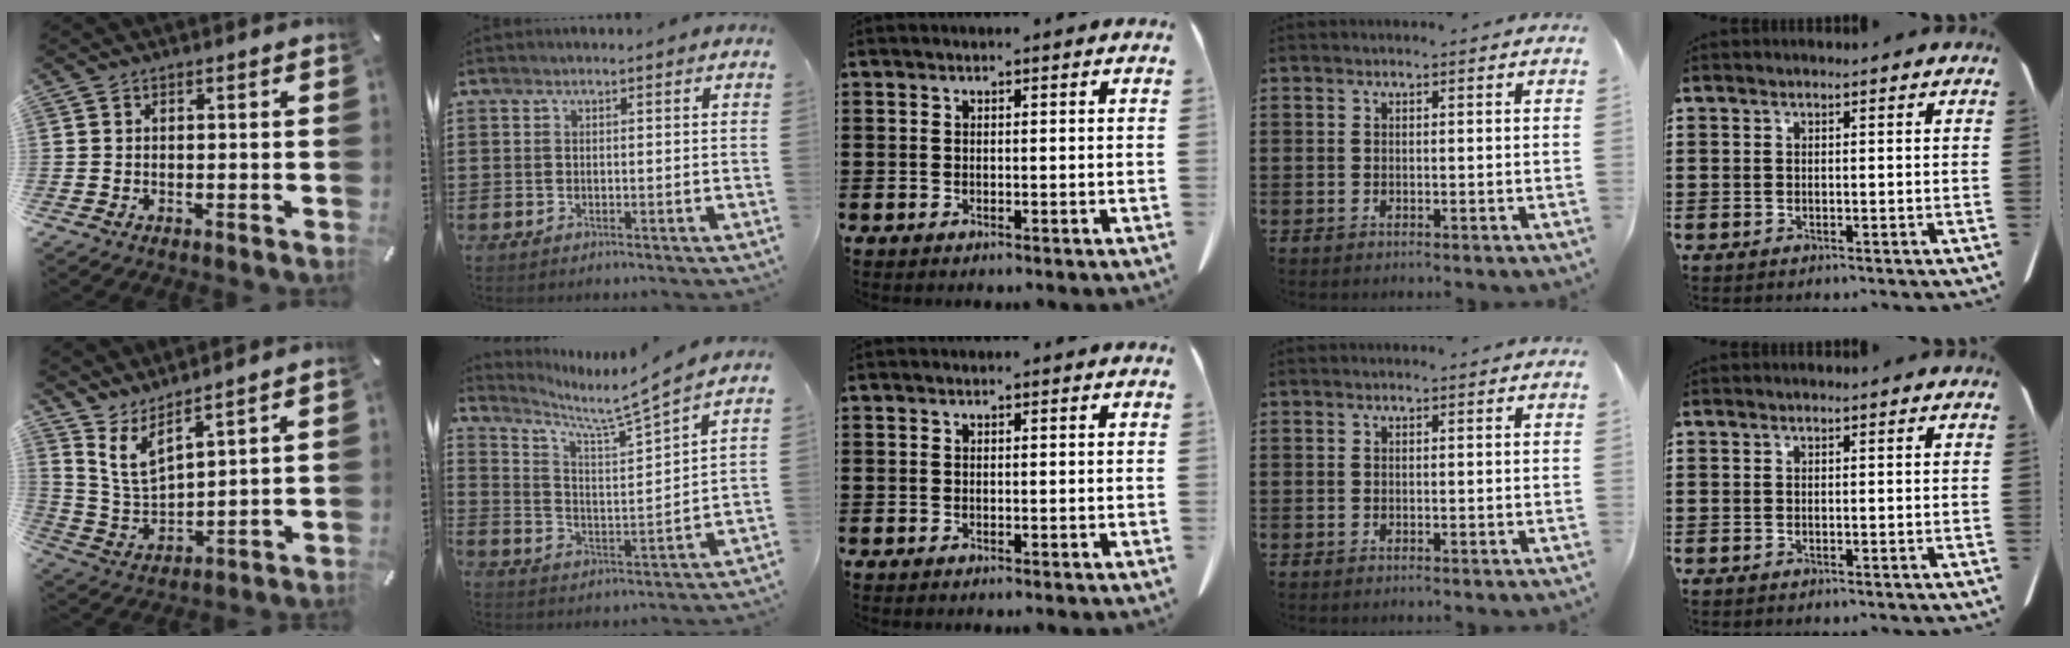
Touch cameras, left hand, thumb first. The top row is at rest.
{"thumb": {"total": 8.1, "force": [6.3, 3.0, 4.3], "torque": [-0.113, -0.032, 0.115]}, "index": {"total": 5.8, "force": [5.0, -0.6, 2.9], "torque": [-0.081, -0.043, 0.074]}}